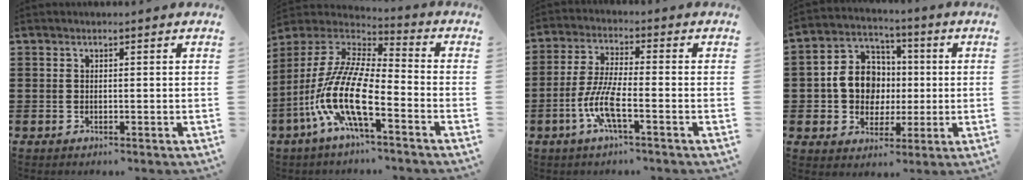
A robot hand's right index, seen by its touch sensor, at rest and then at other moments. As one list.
[{"total": 12.8, "force": [-6.2, 3.4, 10.6], "torque": [-0.261, -0.018, -0.134]}, {"total": 7.5, "force": [-3.2, 1.4, 6.6], "torque": [-0.157, -0.015, -0.069]}, {"total": 8.4, "force": [0.0, 7.5, 3.8], "torque": [-0.104, 0.018, -0.002]}]